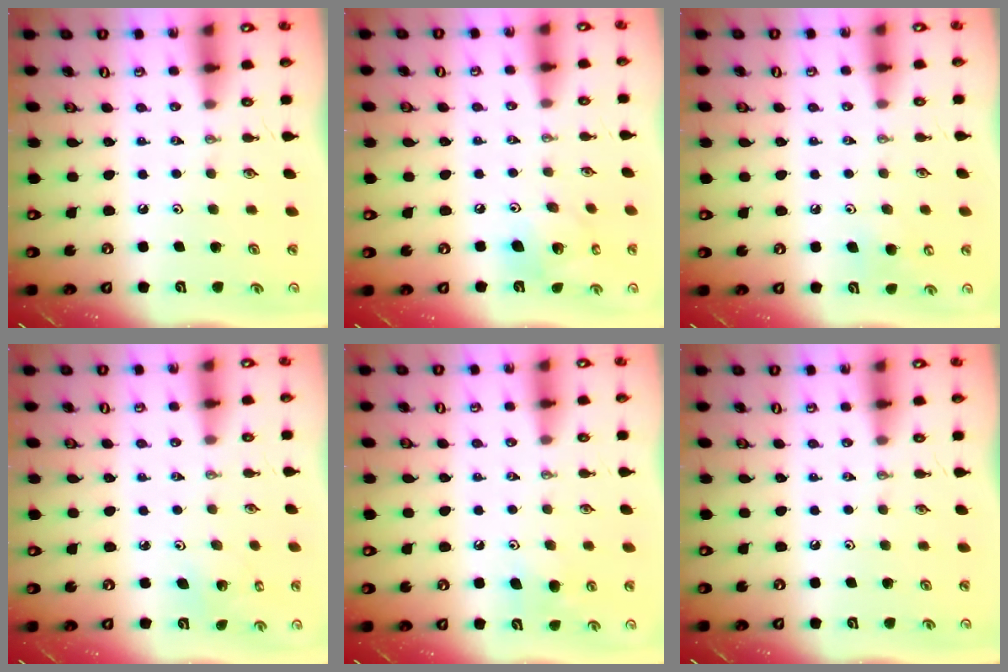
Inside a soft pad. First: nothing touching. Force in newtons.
{"total": 12.1, "press": 11.7, "slide": 3.0}
{"total": 7.6, "press": 7.4, "slide": 1.9}
{"total": 2.3, "press": 2.3, "slide": 0.2}
{"total": 7.5, "press": 7.4, "slide": 1.0}
{"total": 0.0}